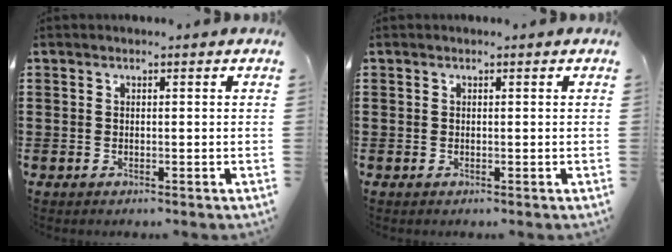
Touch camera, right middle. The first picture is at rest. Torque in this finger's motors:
{"motor_torque": [-0.31, -0.31, 0.03, -0.01]}